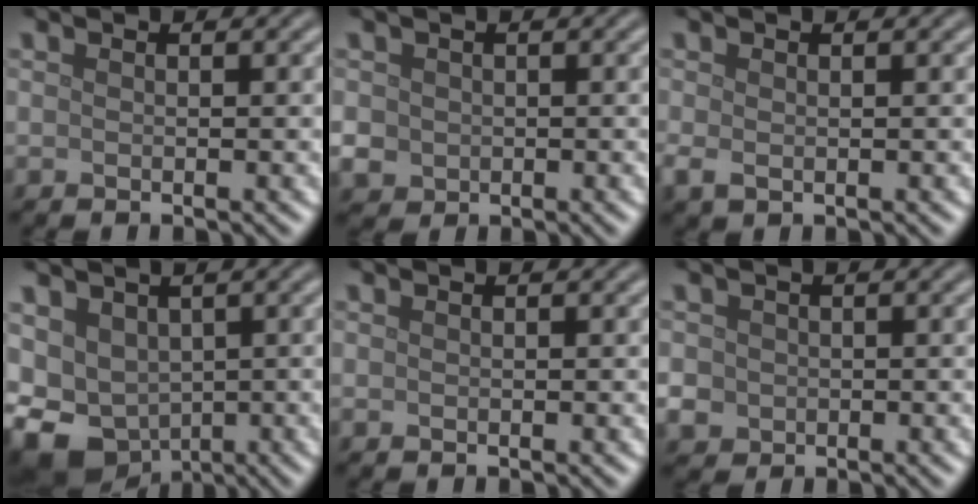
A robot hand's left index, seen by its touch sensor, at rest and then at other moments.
{"total": 2.2, "force": [0.0, 2.1, 0.7], "torque": [-0.017, -0.005, 0.000]}
{"total": 1.3, "force": [-0.2, 0.9, 1.0], "torque": [-0.025, -0.006, -0.003]}
{"total": 8.5, "force": [-2.2, 6.7, 4.8], "torque": [-0.089, -0.027, -0.020]}
{"total": 0.0}
{"total": 3.0, "force": [-0.3, 2.8, 1.0], "torque": [-0.020, -0.002, -0.003]}